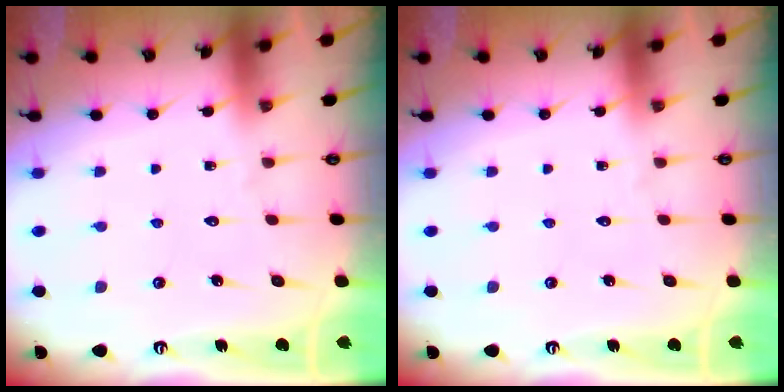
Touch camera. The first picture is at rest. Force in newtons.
{"total": 0.0}